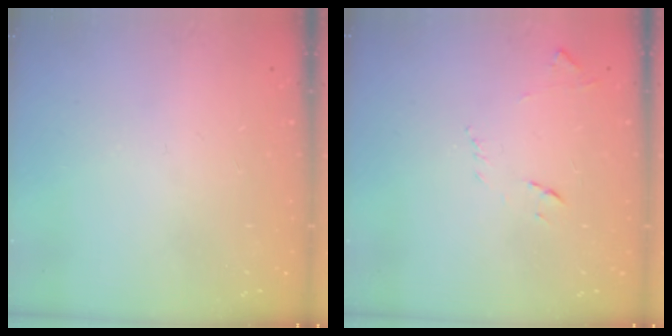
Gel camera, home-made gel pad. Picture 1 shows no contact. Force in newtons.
{"total": 7.8, "press": 7.8, "slide": 0.6}